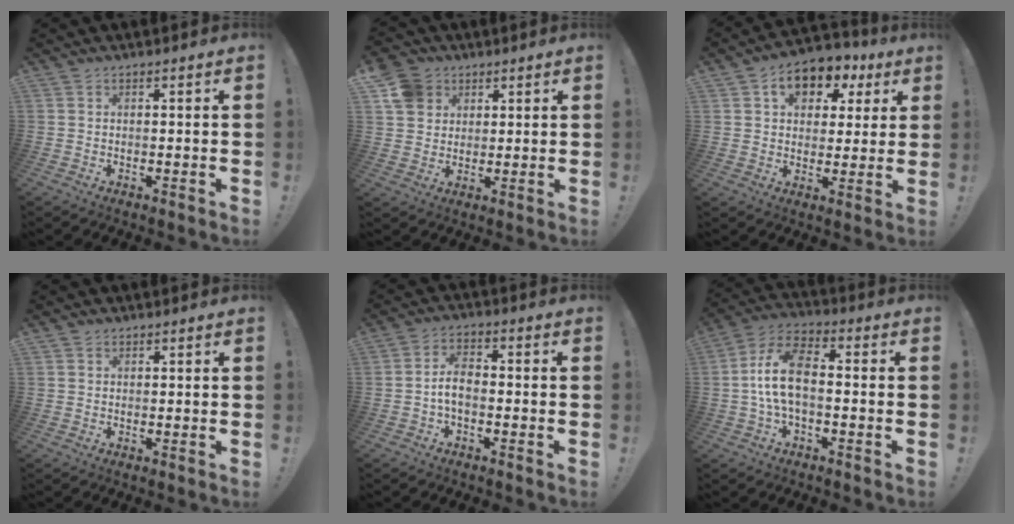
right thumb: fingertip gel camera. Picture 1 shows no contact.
{"total": 8.7, "force": [3.9, 7.3, 2.7], "torque": [-0.037, -0.017, 0.079]}
{"total": 10.3, "force": [4.5, 7.5, 5.5], "torque": [-0.076, -0.019, 0.084]}
{"total": 0.7, "force": [0.5, 0.4, 0.1], "torque": [0.001, 0.000, 0.009]}
{"total": 5.9, "force": [-1.5, 3.0, 4.9], "torque": [-0.102, 0.005, -0.026]}
{"total": 11.8, "force": [-0.9, 5.9, 10.3], "torque": [-0.202, 0.009, -0.016]}